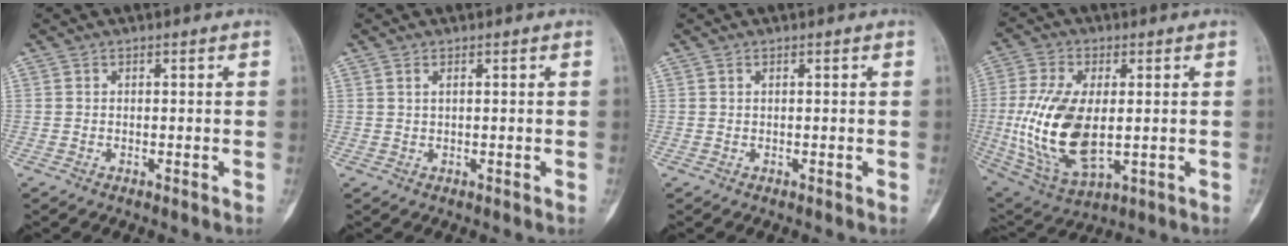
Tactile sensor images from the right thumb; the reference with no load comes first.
{"total": 0.7, "force": [0.4, 0.1, 0.6], "torque": [-0.018, 0.004, 0.009]}
{"total": 0.0}
{"total": 17.2, "force": [-0.5, 8.9, 14.7], "torque": [-0.304, -0.011, 0.005]}